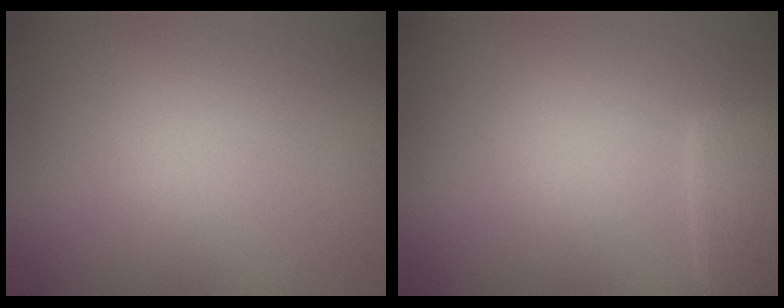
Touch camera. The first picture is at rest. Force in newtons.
{"total": 2.5, "press": 2.5, "slide": 0.2}